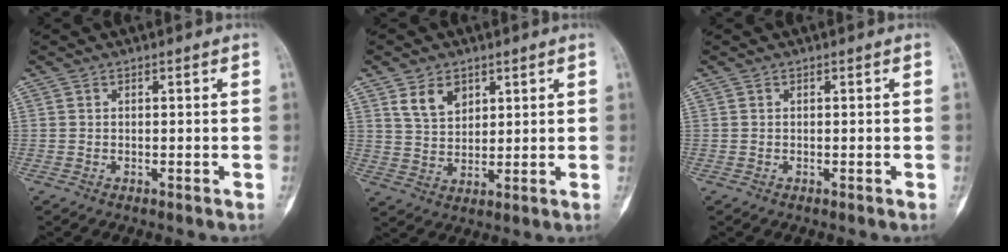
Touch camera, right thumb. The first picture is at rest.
{"total": 5.5, "force": [3.5, 4.1, 1.3], "torque": [-0.010, -0.017, 0.070]}
{"total": 0.0}